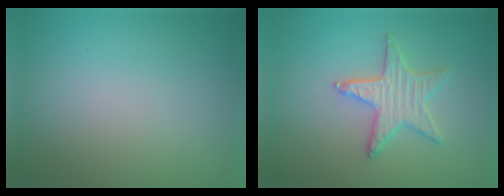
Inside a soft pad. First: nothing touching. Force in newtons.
{"total": 3.2, "press": 3.1, "slide": 0.3}